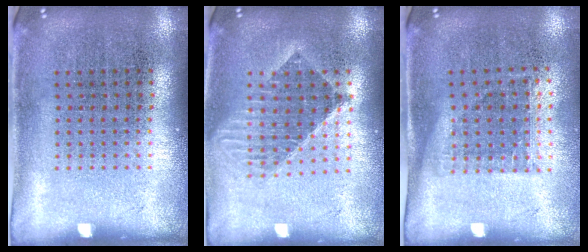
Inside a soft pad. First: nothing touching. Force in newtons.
{"total": 1.5, "press": 1.3, "slide": 0.8}
{"total": 1.1, "press": 0.9, "slide": 0.7}